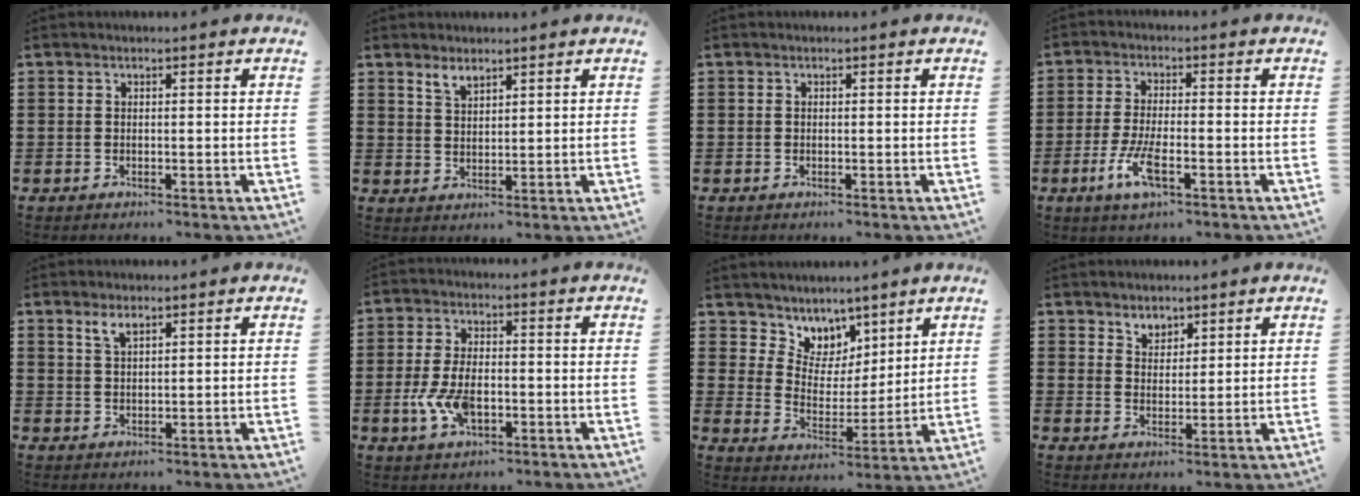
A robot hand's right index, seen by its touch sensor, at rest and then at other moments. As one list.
[{"total": 2.5, "force": [2.1, 1.0, 1.0], "torque": [-0.025, 0.002, 0.040]}, {"total": 0.0}, {"total": 6.0, "force": [-2.7, 1.5, 5.2], "torque": [-0.117, -0.015, -0.051]}, {"total": 2.4, "force": [1.6, 0.9, 1.5], "torque": [-0.034, 0.003, 0.029]}, {"total": 6.7, "force": [-1.8, 3.3, 5.5], "torque": [-0.128, -0.003, -0.036]}, {"total": 6.1, "force": [4.6, 3.9, -0.9], "torque": [-0.027, -0.042, 0.085]}, {"total": 3.2, "force": [2.6, 2.0, 0.0], "torque": [-0.013, 0.006, 0.050]}]